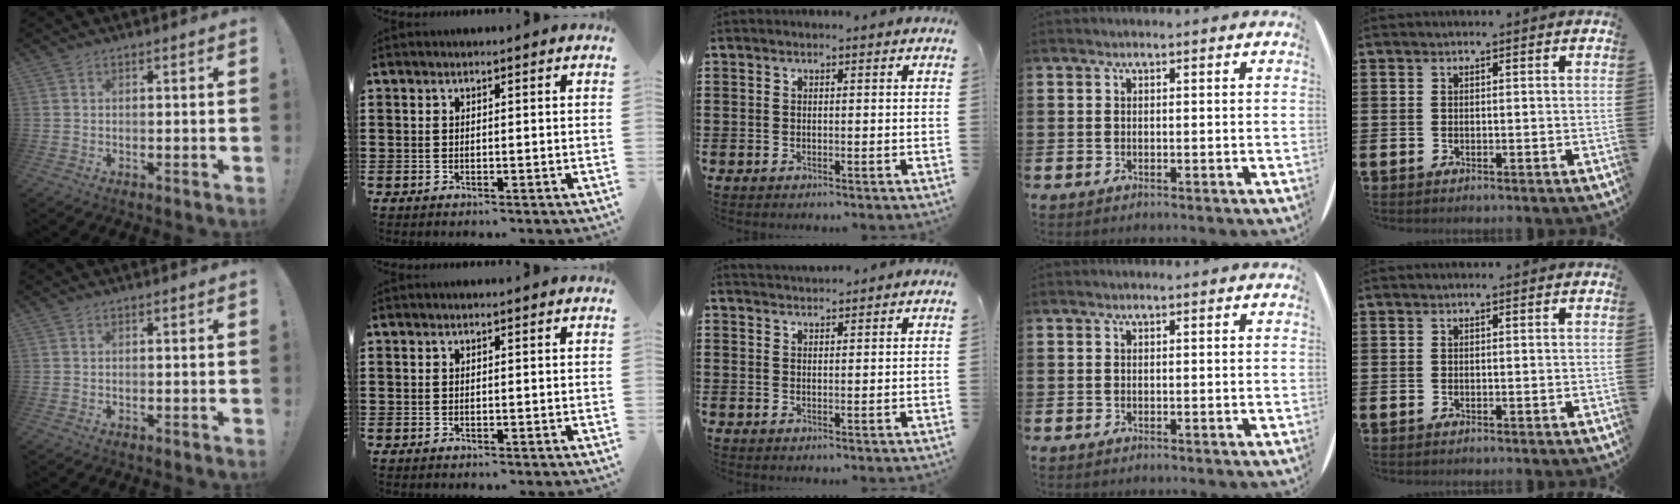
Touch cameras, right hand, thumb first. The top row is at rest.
{"middle": {"total": 1.8, "force": [1.8, 0.0, -0.3], "torque": [0.000, -0.001, 0.035]}}